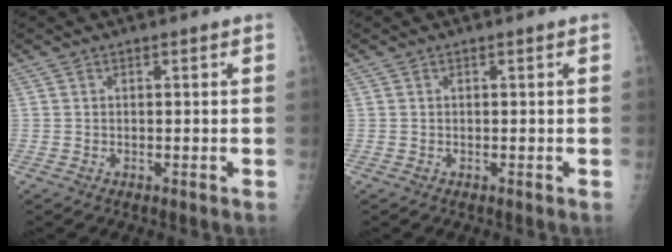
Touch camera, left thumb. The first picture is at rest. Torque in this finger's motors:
{"motor_torque": [0.00, 0.00, 0.00, 0.00, 0.00]}